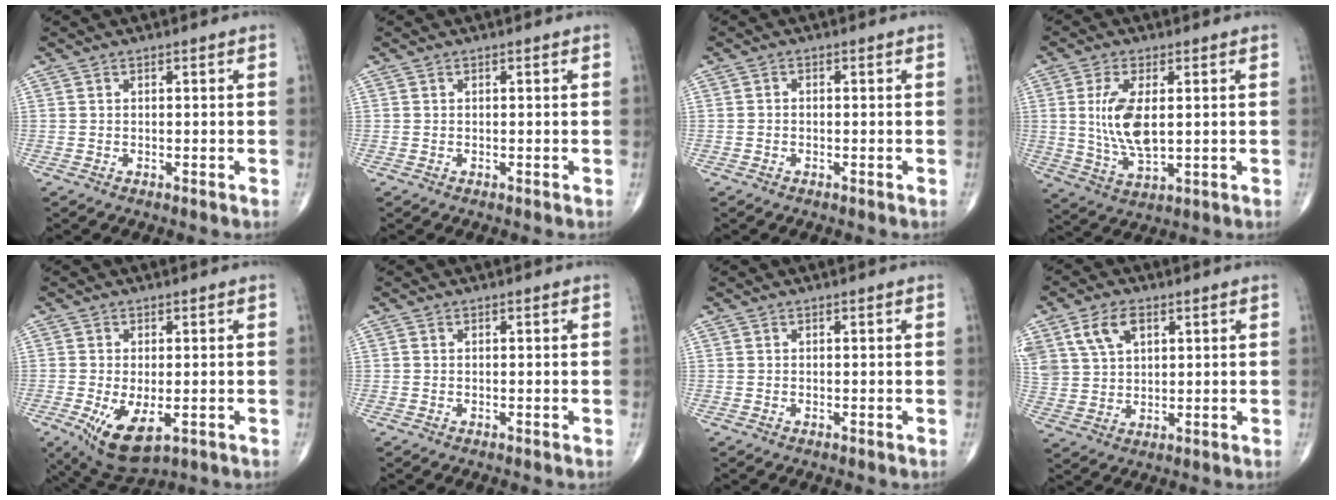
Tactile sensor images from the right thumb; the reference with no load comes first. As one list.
[{"total": 0.0}, {"total": 0.6, "force": [-0.3, 0.4, 0.3], "torque": [-0.002, 0.002, -0.011]}, {"total": 9.9, "force": [1.3, 4.5, 8.8], "torque": [-0.178, -0.014, 0.033]}, {"total": 9.1, "force": [-2.9, 4.1, 7.6], "torque": [-0.136, -0.017, -0.036]}, {"total": 0.0}, {"total": 0.0}, {"total": 9.3, "force": [4.3, 6.0, 5.7], "torque": [-0.108, -0.004, 0.091]}]